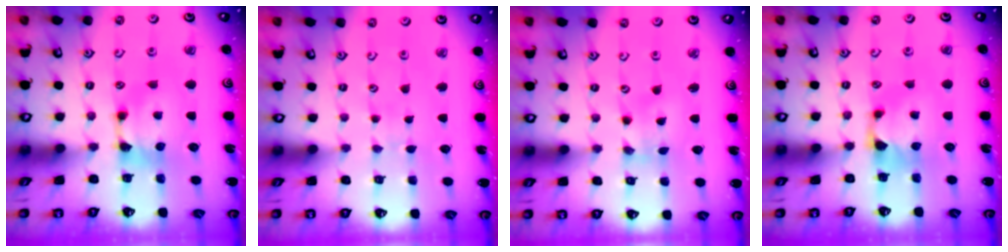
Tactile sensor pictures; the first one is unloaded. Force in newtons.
{"total": 5.8, "press": 5.8, "slide": 0.2}
{"total": 2.7, "press": 2.5, "slide": 0.9}
{"total": 1.1, "press": 0.9, "slide": 0.7}